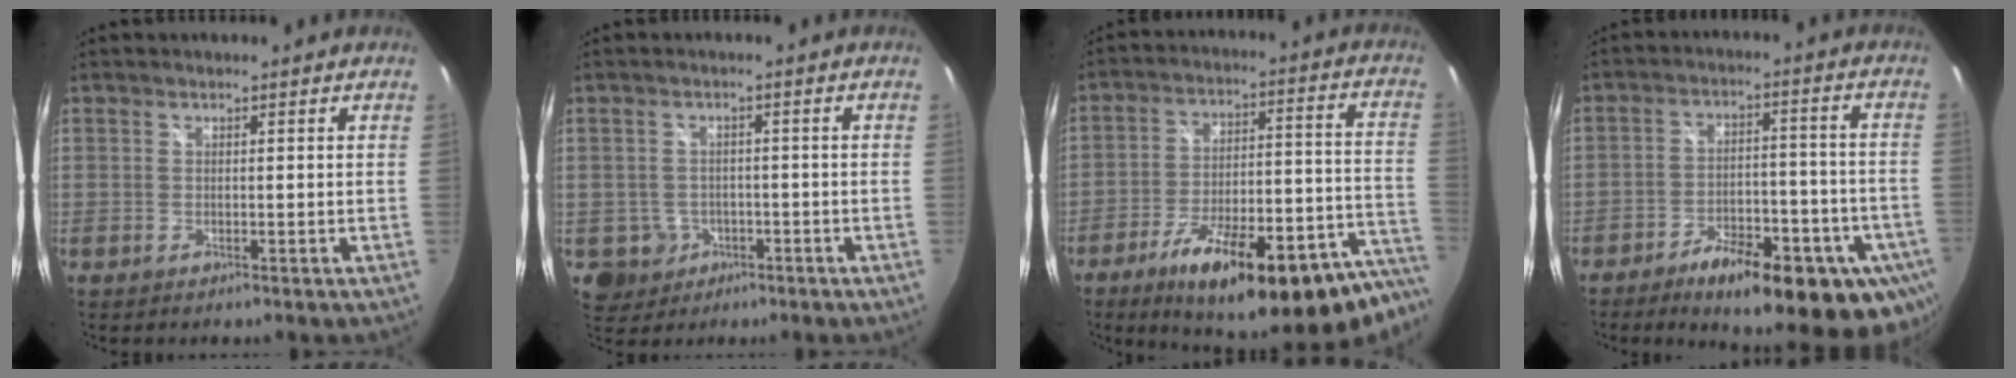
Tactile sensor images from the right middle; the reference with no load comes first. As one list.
[{"total": 5.1, "force": [-1.7, 4.7, 0.9], "torque": [-0.030, 0.007, -0.016]}, {"total": 30.5, "force": [-22.5, 8.2, 18.9], "torque": [-0.249, -0.012, -0.305]}, {"total": 22.1, "force": [-12.8, 8.0, 16.1], "torque": [-0.235, -0.023, -0.166]}]